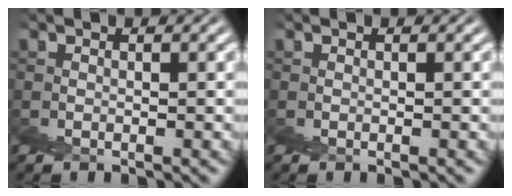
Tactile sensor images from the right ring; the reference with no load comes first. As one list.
[{"total": 0.0}]